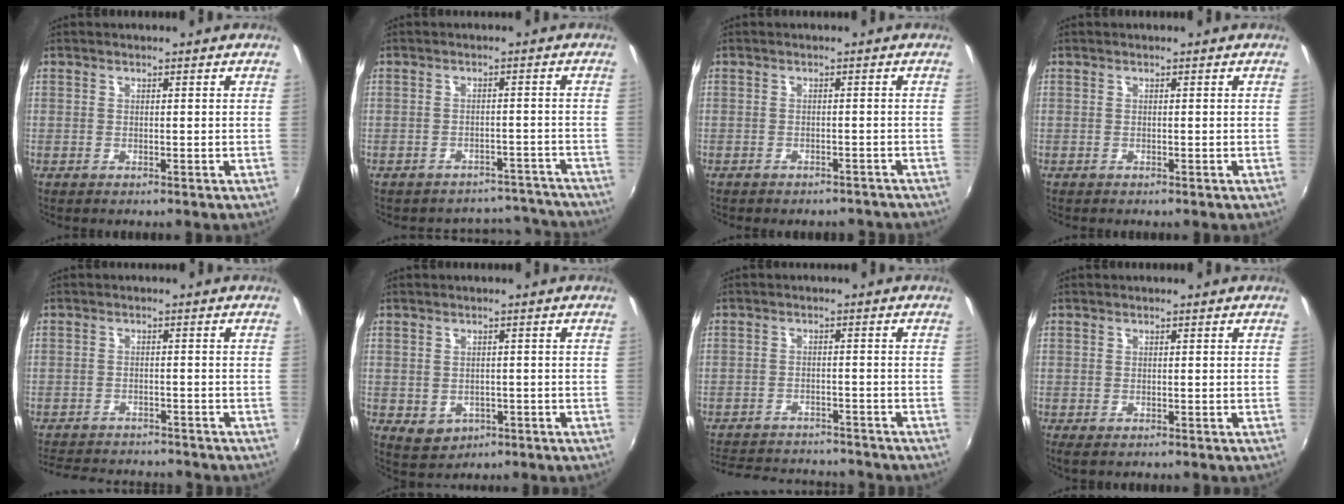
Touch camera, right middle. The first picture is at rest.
{"total": 11.2, "force": [-10.2, 4.4, 1.2], "torque": [-0.023, 0.036, -0.111]}
{"total": 5.7, "force": [-5.1, 2.0, 1.5], "torque": [-0.032, -0.006, -0.058]}
{"total": 0.0}
{"total": 10.7, "force": [-9.6, 3.2, 3.5], "torque": [-0.090, -0.003, -0.142]}
{"total": 4.2, "force": [-1.0, 3.5, 2.1], "torque": [-0.045, -0.003, -0.003]}
{"total": 14.1, "force": [-12.6, 4.4, 4.7], "torque": [-0.116, 0.011, -0.178]}
{"total": 0.5, "force": [-0.2, 0.2, 0.5], "torque": [-0.011, -0.002, -0.002]}